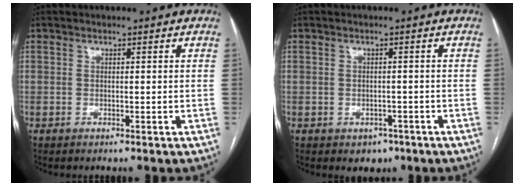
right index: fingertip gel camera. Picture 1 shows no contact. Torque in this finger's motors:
{"motor_torque": [-0.17, 0.06, 0.04, -0.01]}